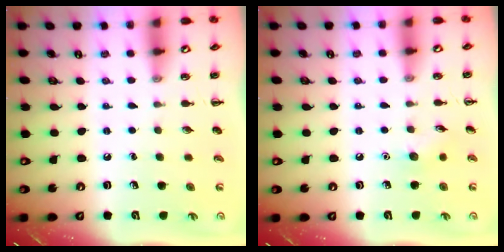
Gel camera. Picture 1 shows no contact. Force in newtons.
{"total": 5.9, "press": 5.7, "slide": 1.6}